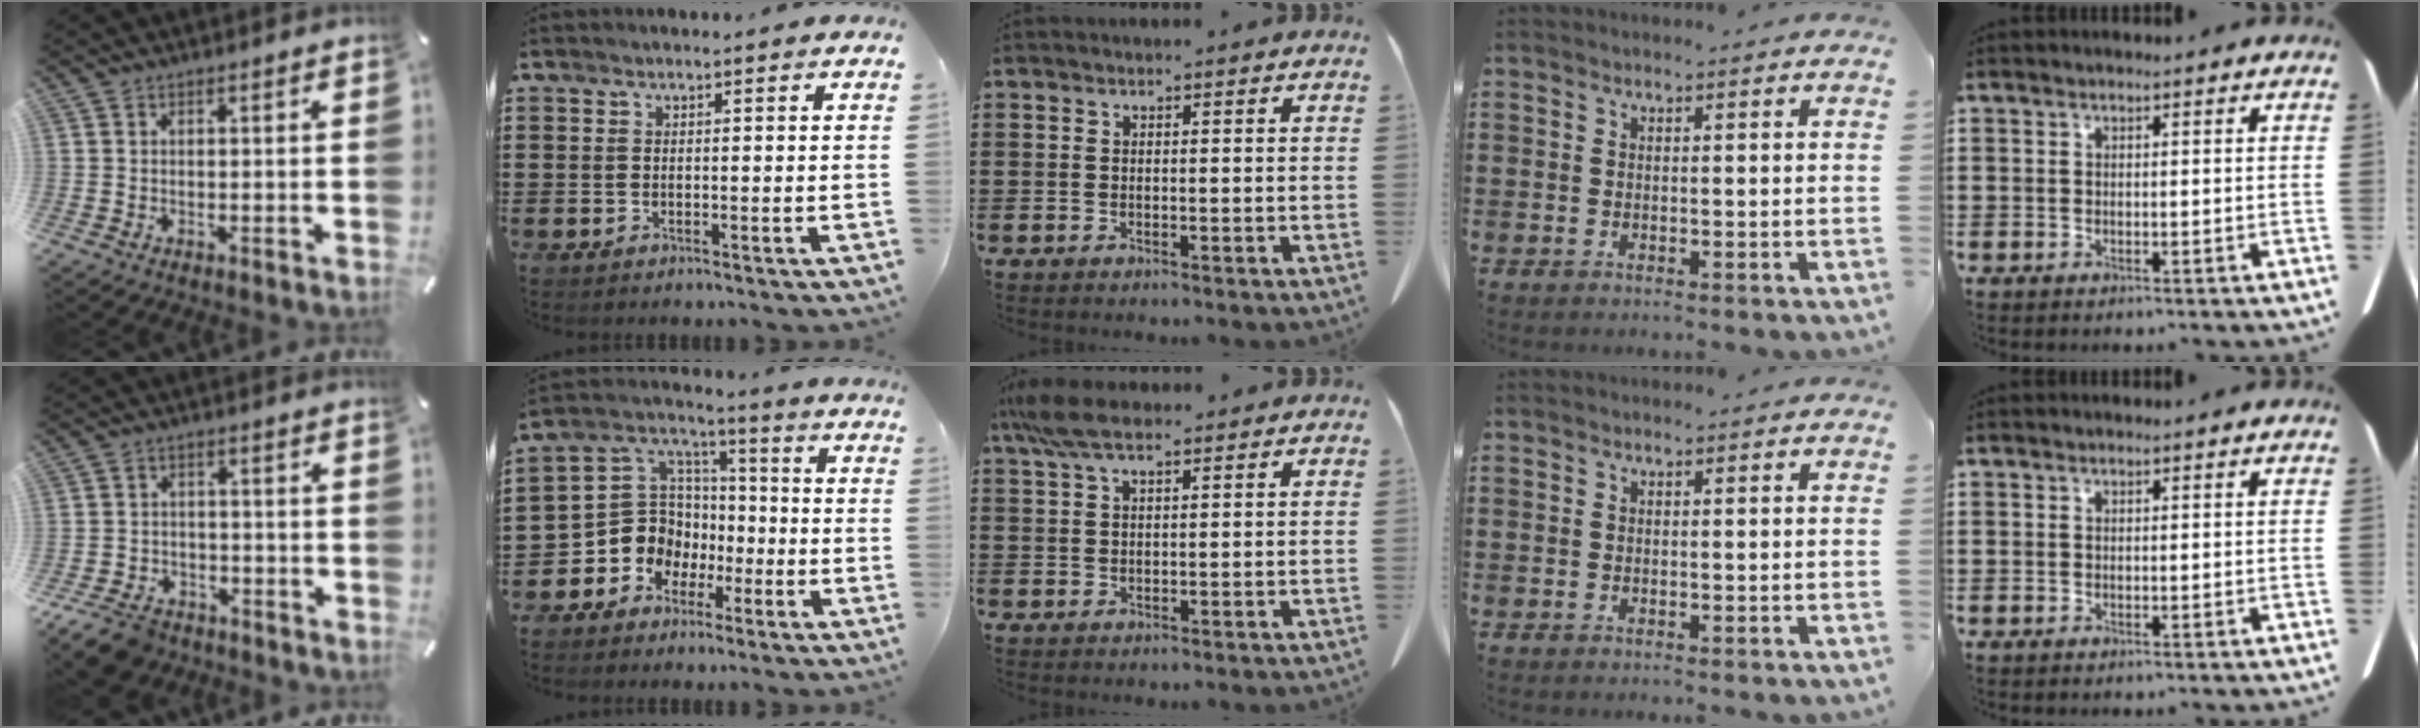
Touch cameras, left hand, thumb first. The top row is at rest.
{"thumb": {"total": 7.4, "force": [-5.6, 4.0, 2.7], "torque": [-0.054, 0.028, -0.105]}, "index": {"total": 9.2, "force": [-3.0, 8.4, 2.0], "torque": [-0.089, 0.002, -0.057]}, "middle": {"total": 5.5, "force": [3.5, 1.4, 4.0], "torque": [-0.086, -0.002, 0.065]}}